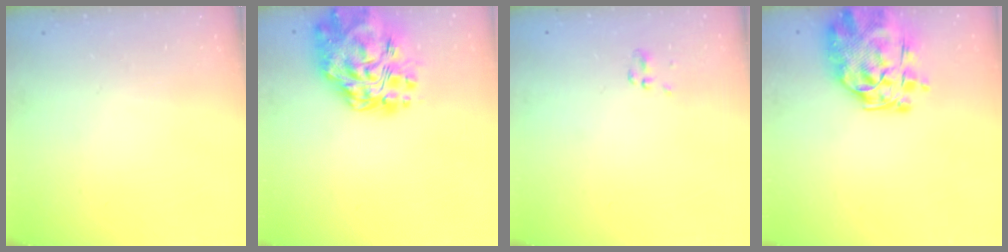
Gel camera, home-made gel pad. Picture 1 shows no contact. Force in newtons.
{"total": 22.0, "press": 21.0, "slide": 6.5}
{"total": 0.5, "press": 0.5, "slide": 0.1}
{"total": 10.9, "press": 10.3, "slide": 3.6}